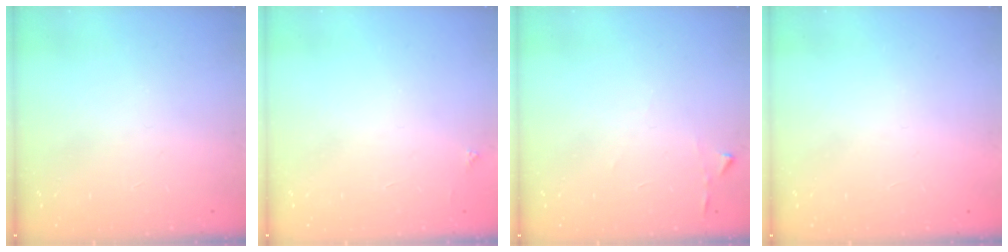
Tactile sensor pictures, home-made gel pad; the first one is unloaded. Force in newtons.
{"total": 2.0, "press": 2.0, "slide": 0.3}
{"total": 2.9, "press": 2.9, "slide": 0.3}
{"total": 1.6, "press": 1.6, "slide": 0.1}